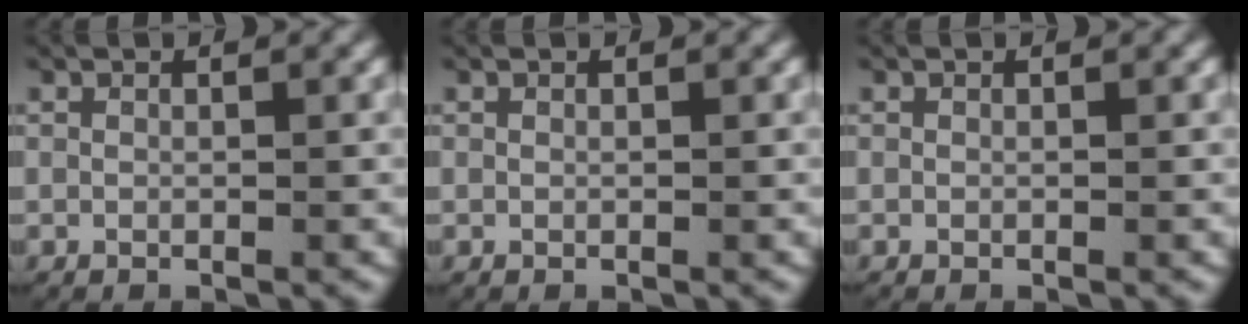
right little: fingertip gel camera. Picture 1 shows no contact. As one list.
[{"total": 0.0}, {"total": 0.0}]